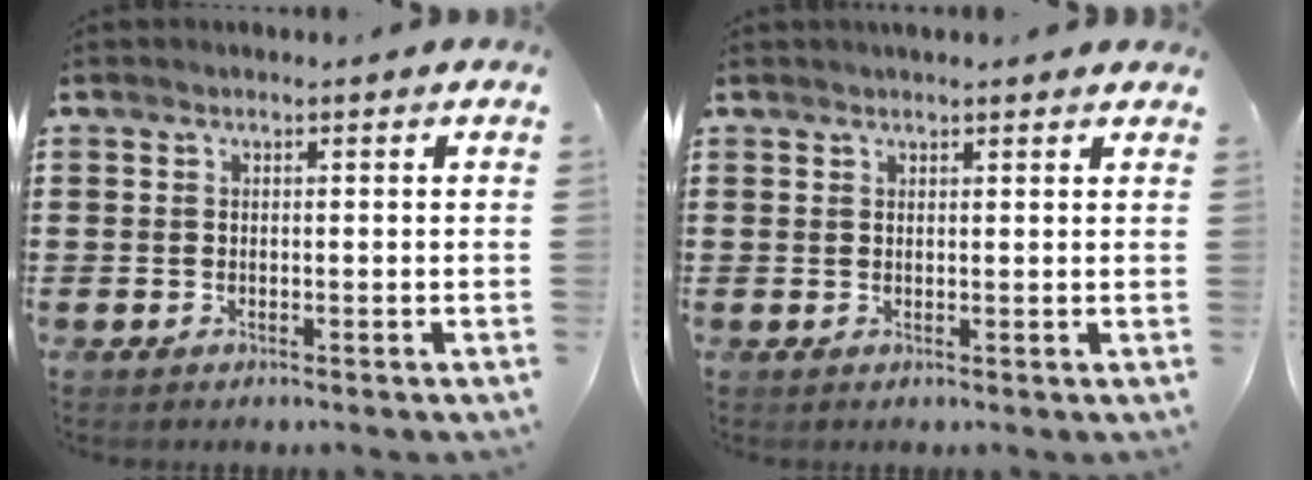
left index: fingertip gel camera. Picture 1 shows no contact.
{"total": 1.2, "force": [1.2, 0.1, 0.4], "torque": [-0.010, 0.002, 0.023]}